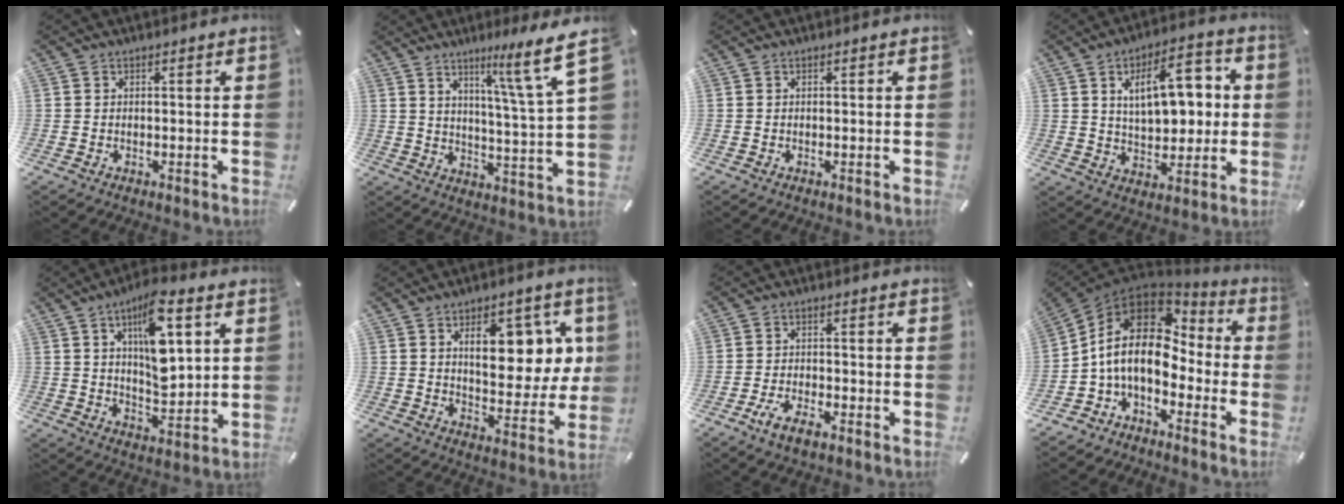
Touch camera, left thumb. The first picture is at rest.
{"total": 12.3, "force": [8.2, 0.5, 9.1], "torque": [-0.131, -0.058, 0.122]}
{"total": 0.0}
{"total": 14.8, "force": [3.9, 8.3, 11.6], "torque": [-0.169, 0.003, 0.064]}
{"total": 13.9, "force": [5.7, 5.7, 11.4], "torque": [-0.182, -0.019, 0.091]}
{"total": 13.4, "force": [5.3, 7.5, 9.8], "torque": [-0.137, -0.016, 0.089]}
{"total": 5.4, "force": [-3.3, 2.2, 3.7], "torque": [-0.083, 0.007, -0.063]}
{"total": 14.1, "force": [-0.3, 9.7, 10.3], "torque": [-0.222, 0.001, -0.011]}